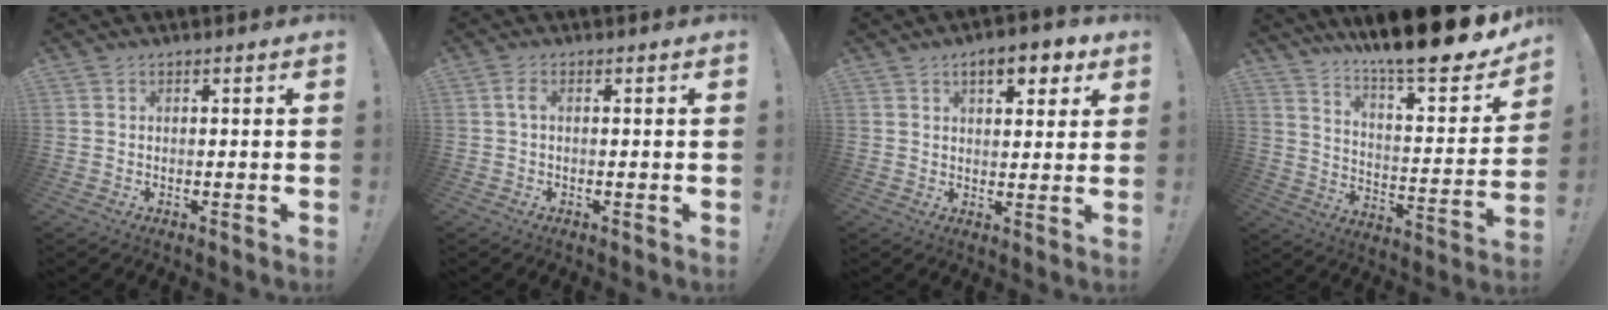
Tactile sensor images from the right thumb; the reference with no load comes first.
{"total": 1.9, "force": [0.4, -0.2, 1.8], "torque": [-0.034, 0.003, 0.007]}
{"total": 7.9, "force": [4.4, 3.4, 5.6], "torque": [-0.068, -0.015, 0.072]}
{"total": 17.1, "force": [14.0, 2.2, 9.6], "torque": [-0.148, -0.119, 0.227]}